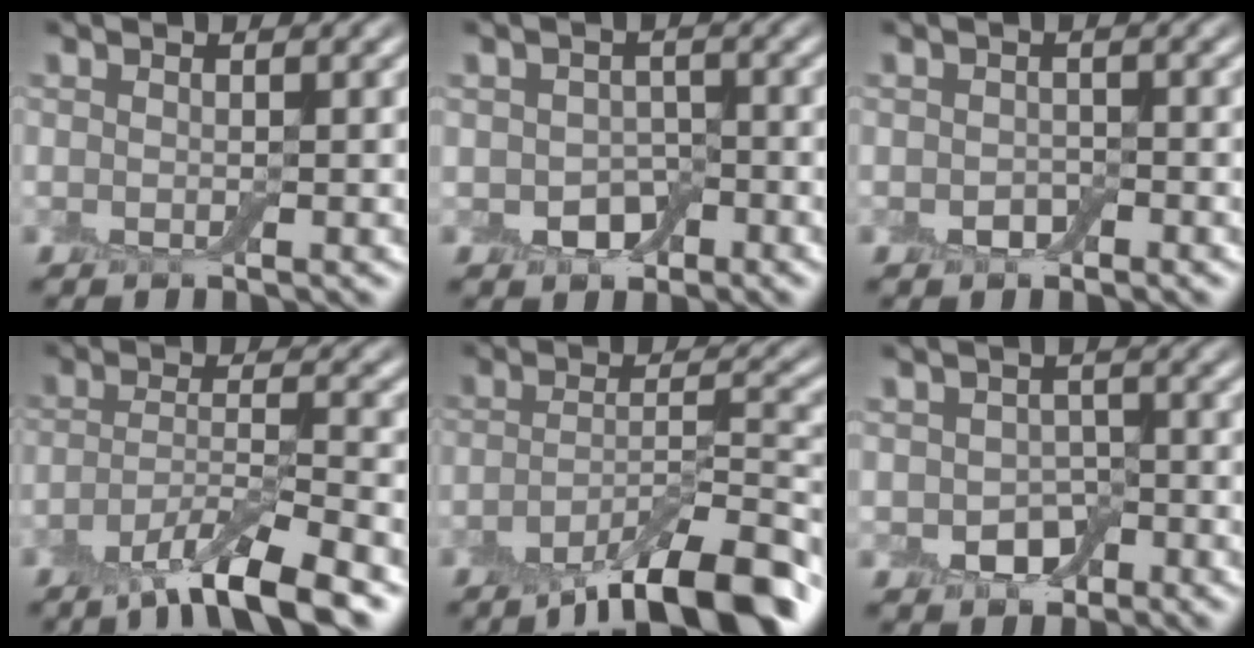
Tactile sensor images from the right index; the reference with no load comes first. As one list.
[{"total": 2.8, "force": [-1.0, 2.1, 1.5], "torque": [-0.024, -0.004, -0.019]}, {"total": 1.2, "force": [-0.5, 0.9, 0.6], "torque": [-0.012, -0.002, -0.011]}, {"total": 7.0, "force": [-4.5, 1.6, 5.1], "torque": [-0.082, -0.002, -0.085]}, {"total": 9.6, "force": [-6.2, 2.4, 6.8], "torque": [-0.097, 0.000, -0.107]}, {"total": 3.1, "force": [-1.0, 2.4, 1.7], "torque": [-0.026, -0.005, -0.019]}]